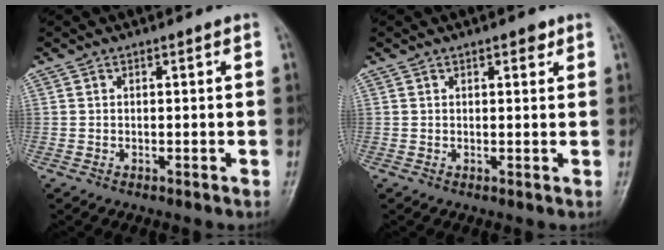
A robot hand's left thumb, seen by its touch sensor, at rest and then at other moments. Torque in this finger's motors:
{"motor_torque": [-0.06, 0.01, 0.07, 0.11, 0.06]}